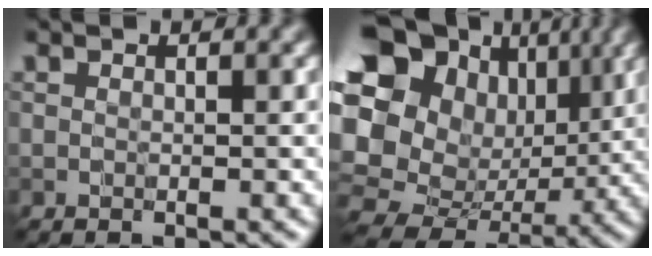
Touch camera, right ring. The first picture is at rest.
{"total": 17.7, "force": [2.8, 14.9, 9.2], "torque": [-0.212, 0.000, 0.066]}